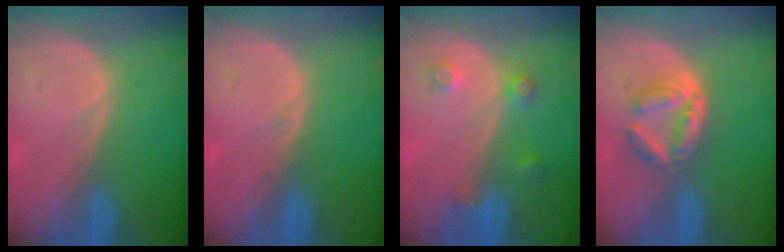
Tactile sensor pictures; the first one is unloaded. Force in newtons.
{"total": 0.6, "press": 0.3, "slide": 0.5}
{"total": 3.6, "press": 3.4, "slide": 1.3}
{"total": 6.2, "press": 5.4, "slide": 3.0}